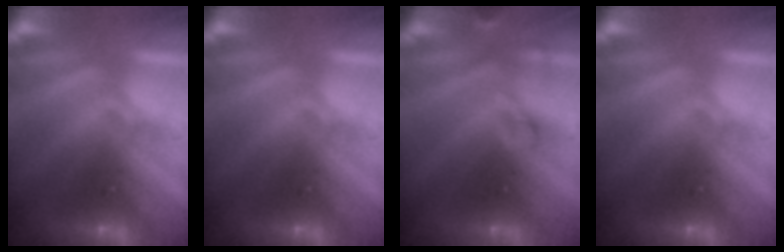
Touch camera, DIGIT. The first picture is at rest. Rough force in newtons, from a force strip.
{"total": 0.0}
{"total": 2.9}
{"total": 0.0}